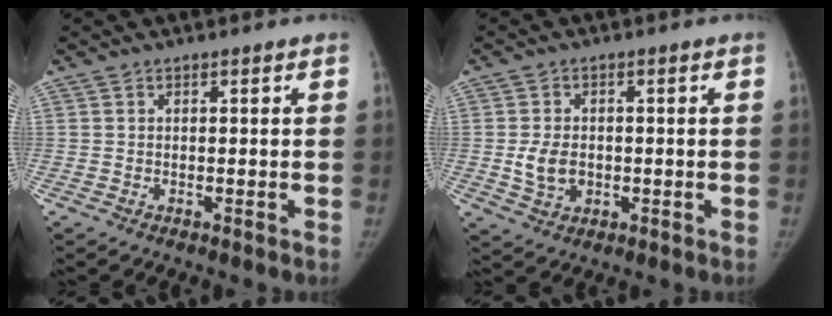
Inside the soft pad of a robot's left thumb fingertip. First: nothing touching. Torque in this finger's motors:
{"motor_torque": [-0.37, 0.62, 0.44, -0.49, 0.12]}